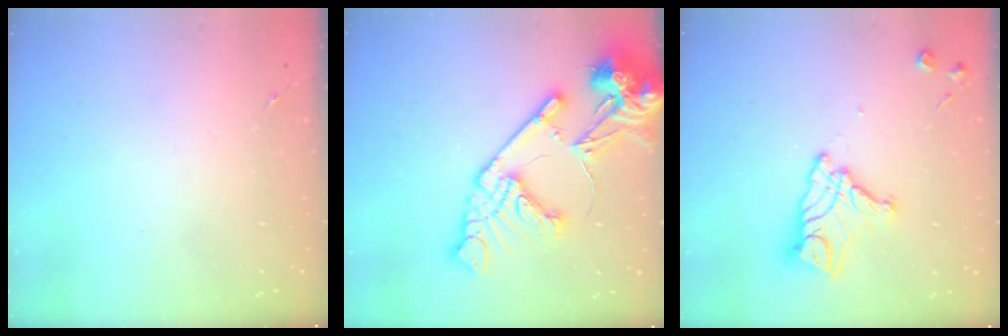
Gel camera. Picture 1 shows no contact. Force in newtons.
{"total": 20.6, "press": 20.5, "slide": 2.7}
{"total": 13.7, "press": 13.7, "slide": 1.3}